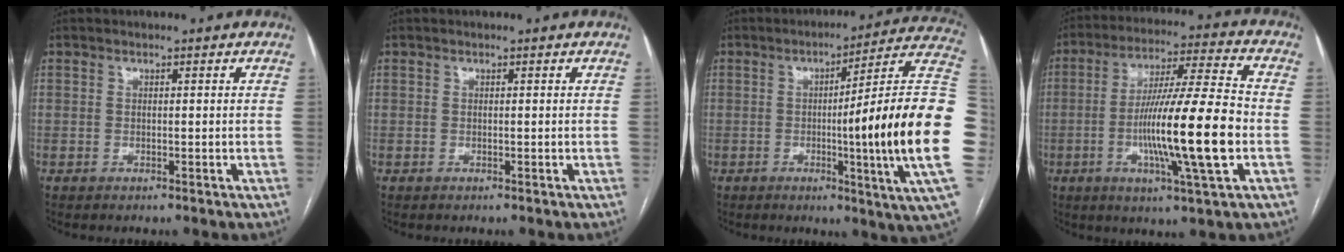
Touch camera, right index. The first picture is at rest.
{"total": 0.0}
{"total": 22.4, "force": [-2.3, -2.7, 22.1], "torque": [-0.221, 0.002, -0.050]}
{"total": 16.9, "force": [-3.5, 0.0, 16.6], "torque": [-0.291, -0.006, -0.065]}